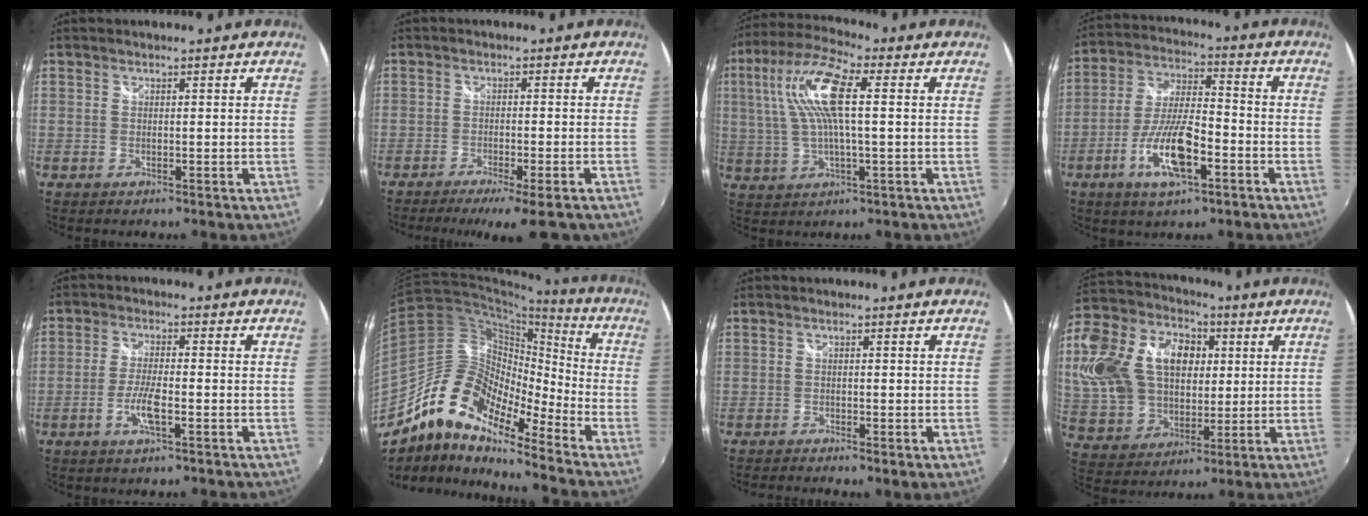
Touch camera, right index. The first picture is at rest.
{"total": 9.8, "force": [-7.5, 1.3, 6.1], "torque": [-0.123, -0.032, -0.115]}
{"total": 13.4, "force": [2.7, 3.4, 12.6], "torque": [-0.247, 0.018, 0.047]}
{"total": 12.9, "force": [-5.6, 3.9, 10.9], "torque": [-0.228, -0.006, -0.104]}
{"total": 5.2, "force": [-2.1, 1.0, 4.7], "torque": [-0.100, -0.003, -0.042]}
{"total": 15.1, "force": [-10.9, 5.3, 8.9], "torque": [-0.149, 0.011, -0.226]}
{"total": 2.6, "force": [-1.6, 0.5, 1.9], "torque": [-0.035, -0.011, -0.025]}
{"total": 24.9, "force": [5.0, 18.1, 16.4], "torque": [-0.382, 0.052, 0.103]}